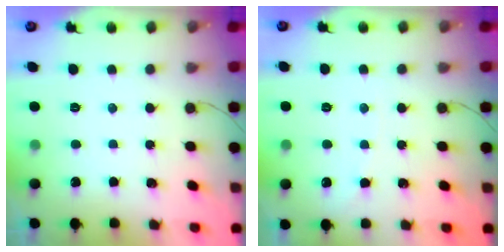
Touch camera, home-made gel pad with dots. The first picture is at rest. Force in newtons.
{"total": 2.7, "press": 2.6, "slide": 0.4}